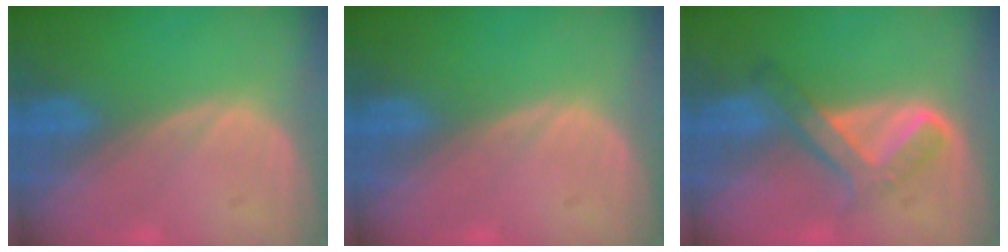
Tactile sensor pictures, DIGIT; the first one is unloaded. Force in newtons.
{"total": 0.0}
{"total": 6.1, "press": 5.4, "slide": 2.8}